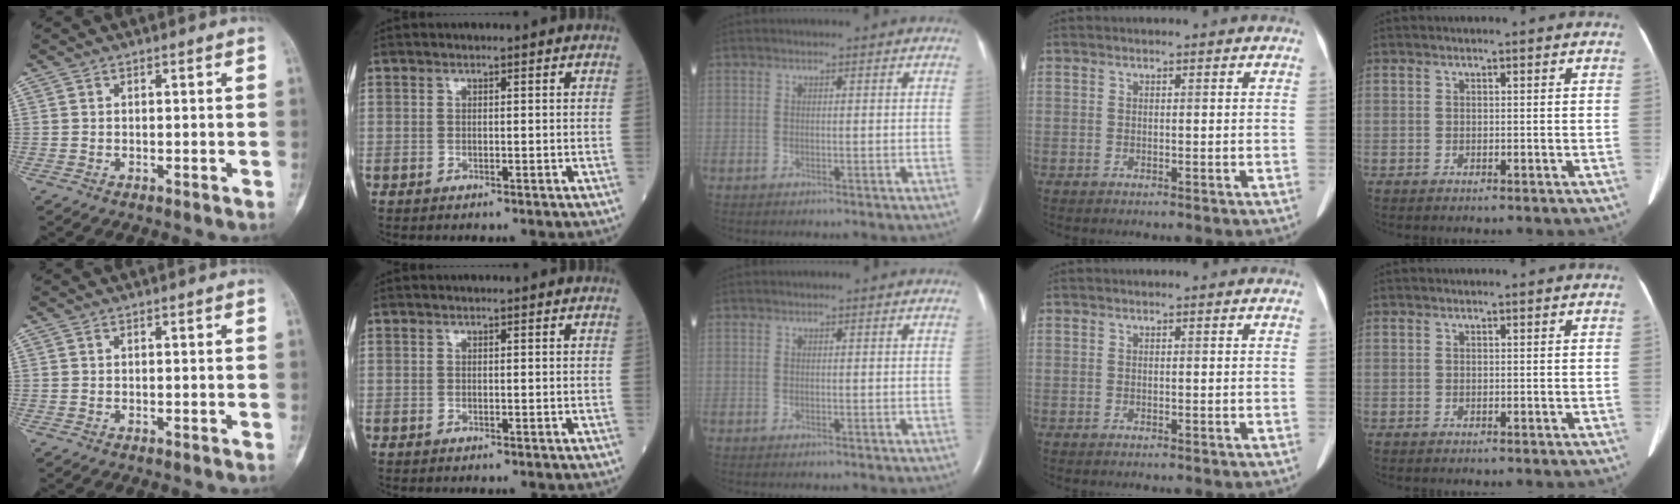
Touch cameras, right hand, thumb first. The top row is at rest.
{}